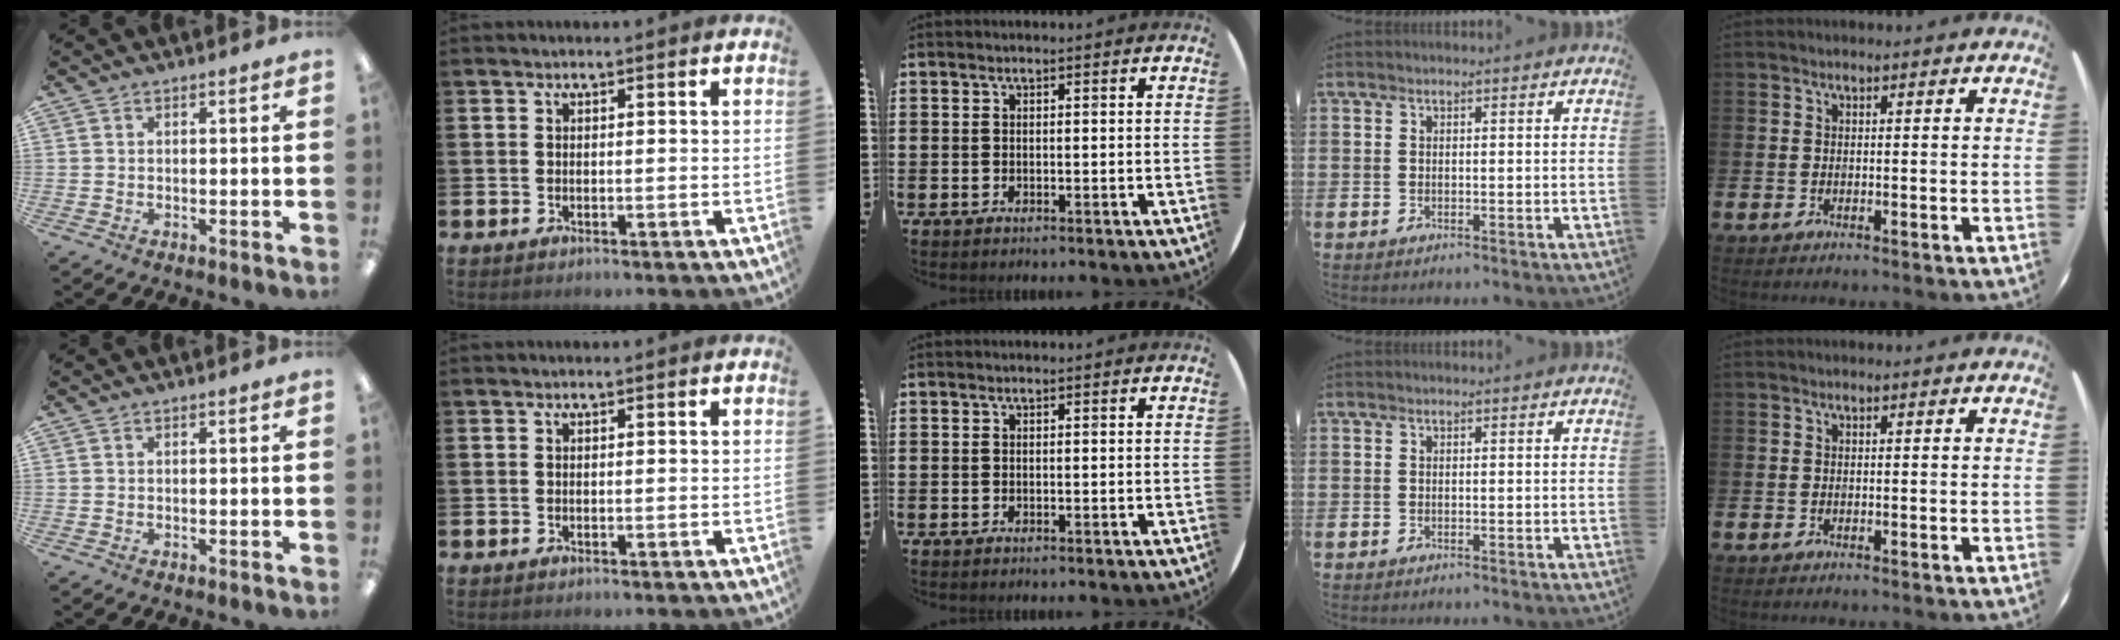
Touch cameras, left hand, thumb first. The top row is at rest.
{}